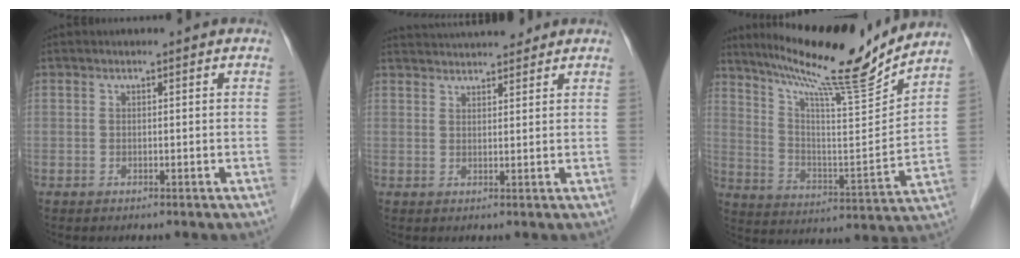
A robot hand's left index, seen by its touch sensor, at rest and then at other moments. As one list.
[{"total": 9.2, "force": [8.5, 1.4, 3.2], "torque": [-0.053, 0.028, 0.127]}, {"total": 19.1, "force": [16.7, -0.2, 9.3], "torque": [-0.158, -0.028, 0.264]}]